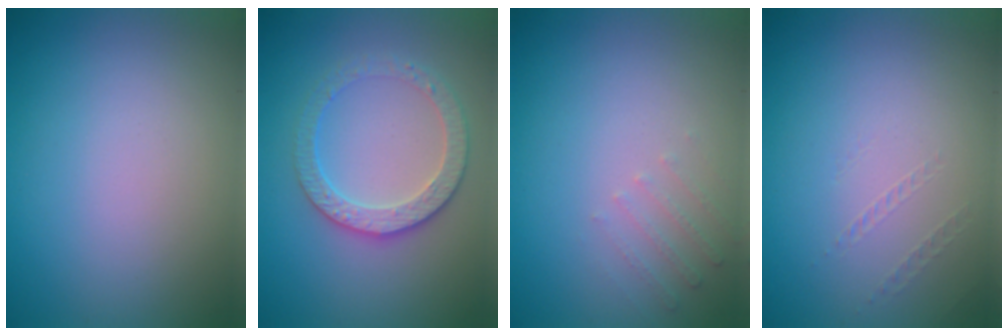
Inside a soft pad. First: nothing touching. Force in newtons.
{"total": 3.2, "press": 3.1, "slide": 0.9}
{"total": 1.3, "press": 1.3, "slide": 0.4}
{"total": 0.5, "press": 0.2, "slide": 0.5}